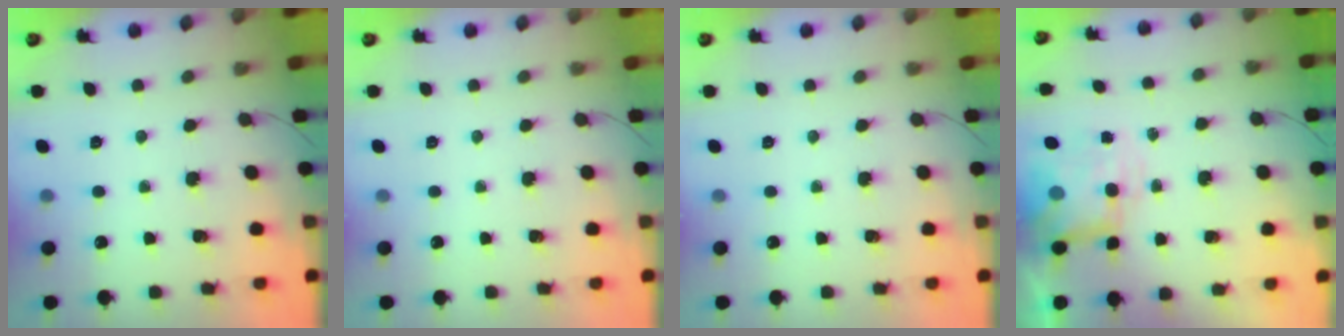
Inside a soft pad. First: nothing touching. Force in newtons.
{"total": 0.0}
{"total": 0.0}
{"total": 7.6, "press": 7.4, "slide": 1.7}